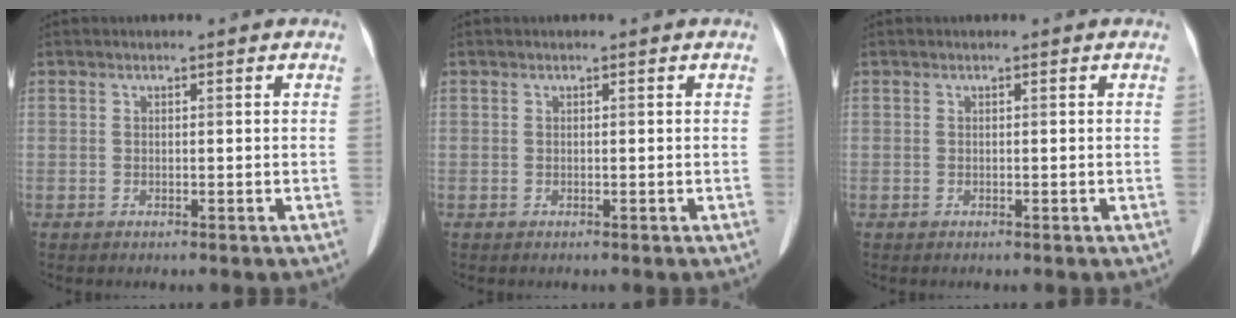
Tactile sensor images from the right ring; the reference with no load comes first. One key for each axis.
{"total": 0.0}
{"total": 0.0}